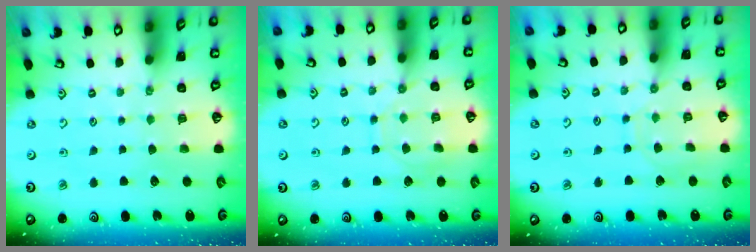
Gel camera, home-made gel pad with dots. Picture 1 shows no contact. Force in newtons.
{"total": 9.4, "press": 9.4, "slide": 0.7}
{"total": 7.3, "press": 7.2, "slide": 0.6}